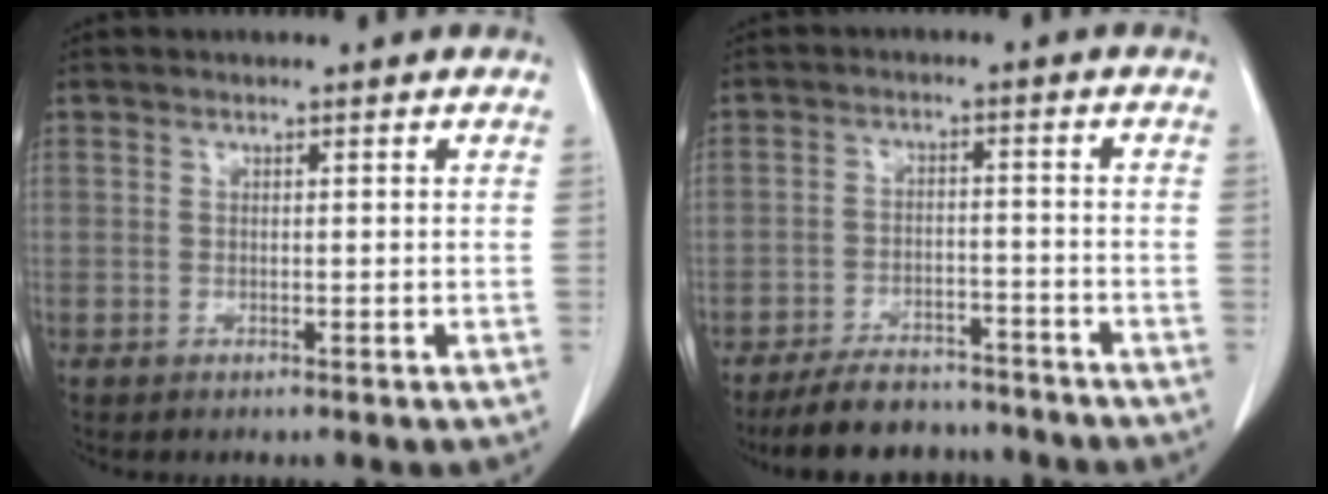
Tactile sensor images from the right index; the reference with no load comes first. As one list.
[{"total": 9.5, "force": [-8.5, 3.5, 2.6], "torque": [-0.032, 0.003, -0.129]}]